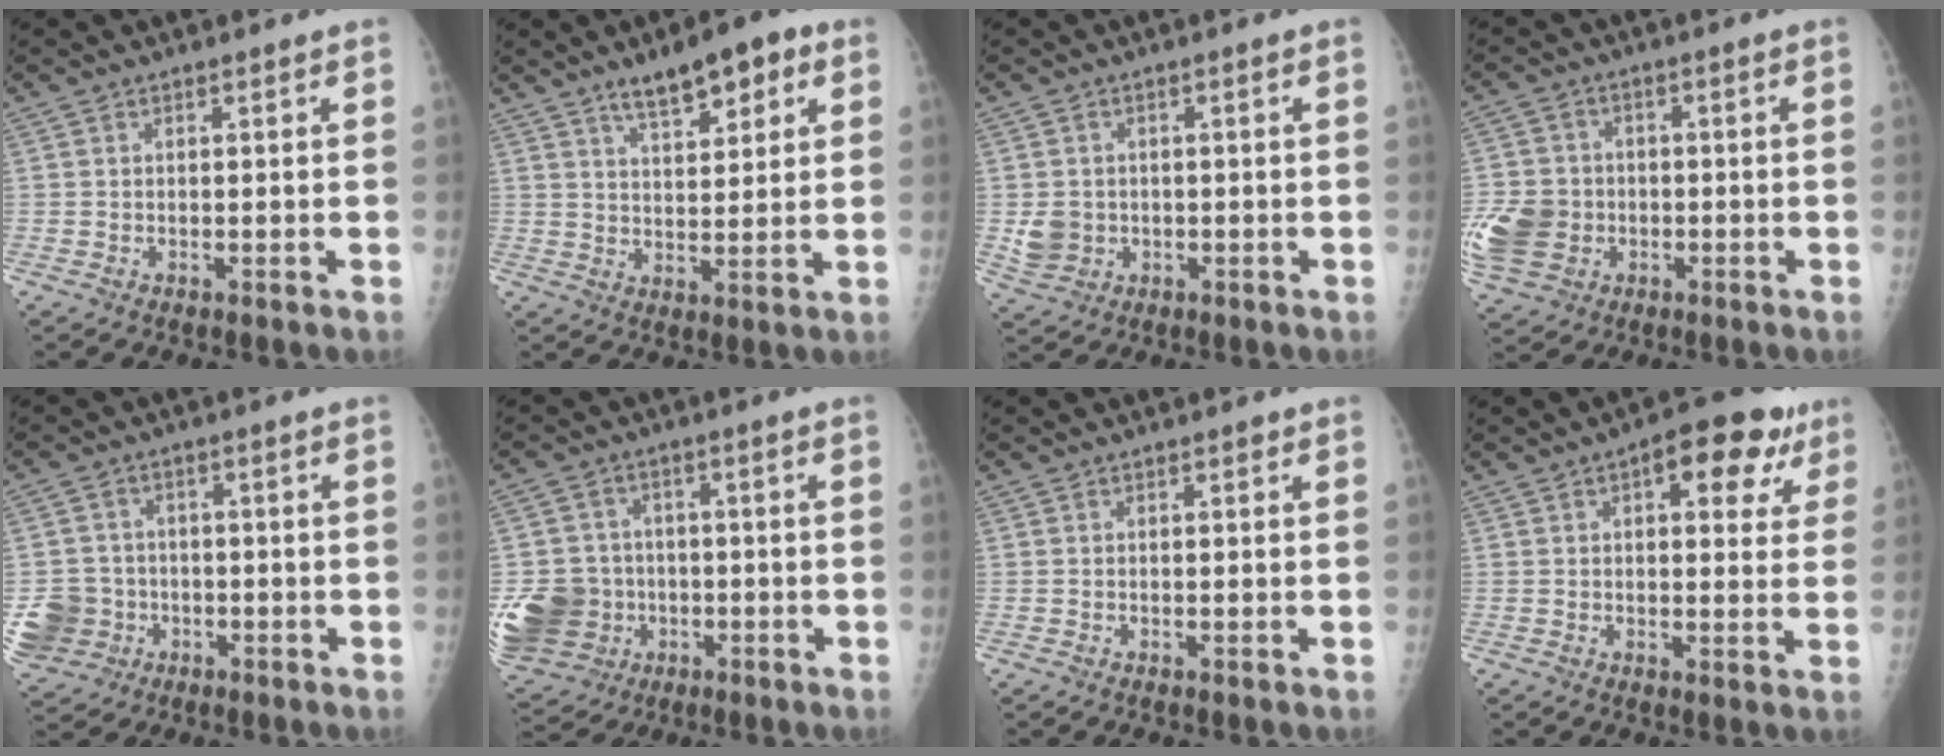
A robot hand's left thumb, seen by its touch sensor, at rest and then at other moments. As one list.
[{"total": 9.9, "force": [5.8, 3.8, 7.2], "torque": [-0.086, -0.017, 0.089]}, {"total": 4.4, "force": [-0.5, 4.0, 1.8], "torque": [-0.023, 0.003, 0.000]}, {"total": 11.1, "force": [-2.6, 9.3, 5.5], "torque": [-0.104, 0.007, -0.046]}, {"total": 8.7, "force": [-2.4, 8.0, 2.4], "torque": [-0.043, 0.017, -0.033]}, {"total": 13.8, "force": [-2.9, 12.4, 5.5], "torque": [-0.107, 0.014, -0.038]}, {"total": 0.0}, {"total": 11.5, "force": [5.4, 5.4, 8.6], "torque": [-0.068, -0.001, 0.062]}]